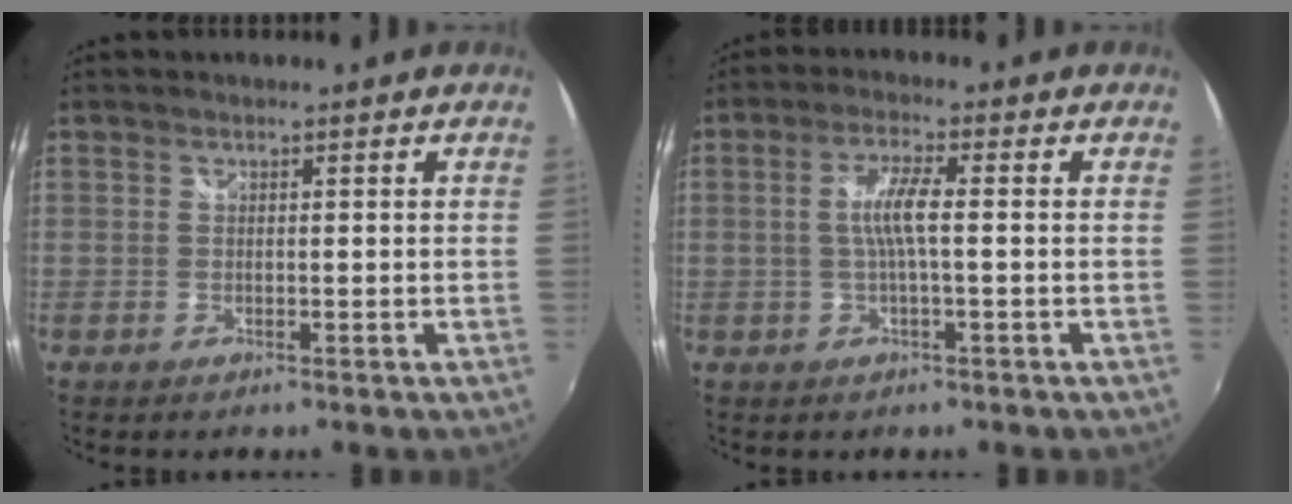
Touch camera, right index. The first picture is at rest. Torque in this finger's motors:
{"motor_torque": [0.58, -0.12, 0.48, 0.12]}